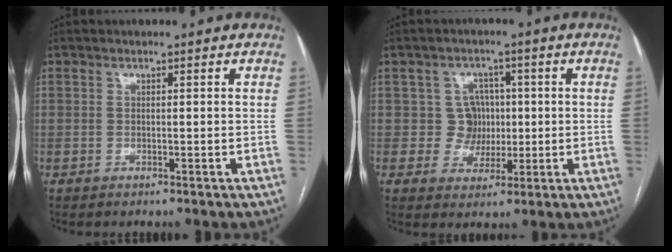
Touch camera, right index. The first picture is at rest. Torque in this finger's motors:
{"motor_torque": [0.20, 0.04, 0.05, 0.01]}